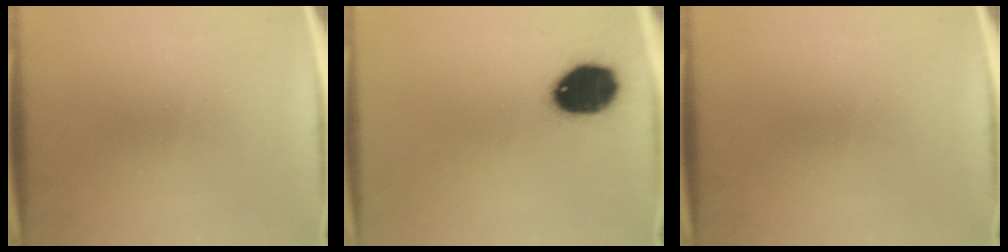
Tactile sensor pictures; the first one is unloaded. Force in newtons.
{"total": 14.3}
{"total": 0.0}